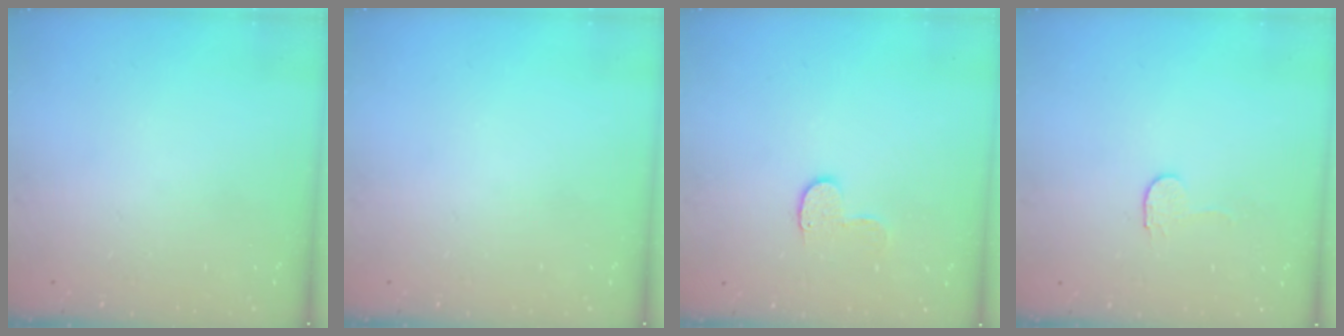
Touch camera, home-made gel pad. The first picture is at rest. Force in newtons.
{"total": 0.0}
{"total": 5.5, "press": 5.5, "slide": 0.6}
{"total": 2.9, "press": 2.9, "slide": 0.3}